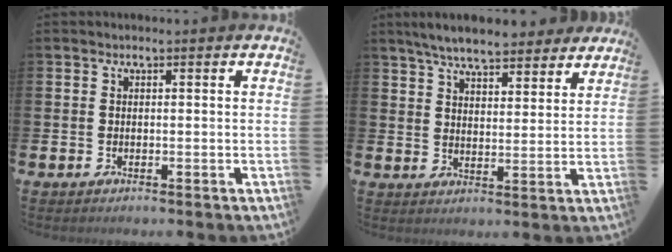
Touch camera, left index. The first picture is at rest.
{"total": 7.0, "force": [6.6, 1.4, 1.9], "torque": [-0.051, -0.029, 0.118]}